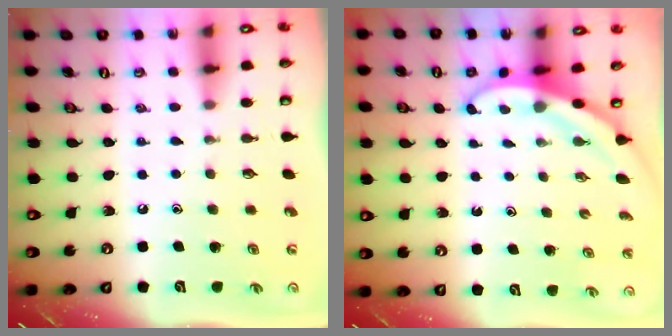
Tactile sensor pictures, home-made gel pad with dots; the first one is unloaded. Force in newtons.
{"total": 3.0, "press": 3.0, "slide": 0.2}